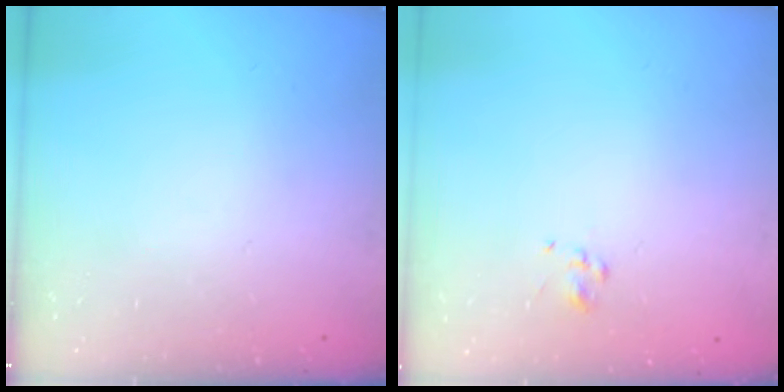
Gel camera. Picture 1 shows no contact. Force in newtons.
{"total": 2.6, "press": 2.5, "slide": 0.7}